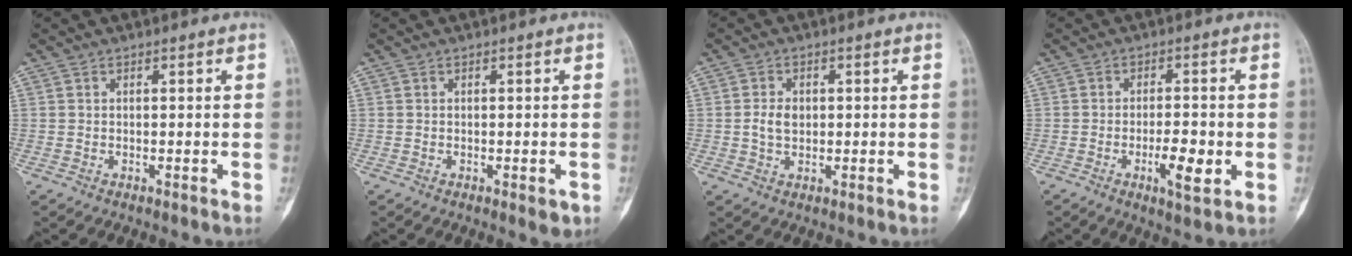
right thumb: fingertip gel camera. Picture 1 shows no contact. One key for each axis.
{"total": 2.0, "fx": -0.7, "fy": 0.8, "fz": 1.7, "tx": -0.016, "ty": -0.003, "tz": -0.004}
{"total": 3.5, "fx": 0.1, "fy": 2.5, "fz": 2.4, "tx": -0.043, "ty": 0.005, "tz": 0.002}
{"total": 6.4, "fx": -1.8, "fy": 2.0, "fz": 5.8, "tx": -0.089, "ty": 0.000, "tz": -0.026}